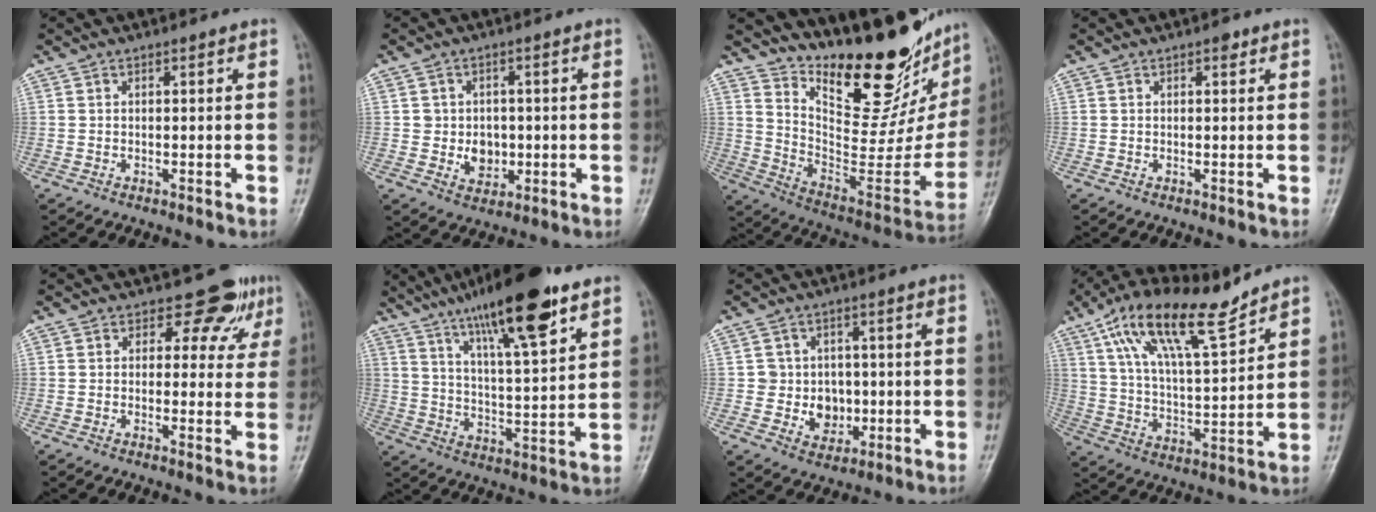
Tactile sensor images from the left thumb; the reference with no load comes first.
{"total": 5.5, "force": [-0.4, 4.7, 2.9], "torque": [-0.016, 0.003, 0.000]}
{"total": 26.8, "force": [20.5, 8.2, 15.1], "torque": [-0.188, -0.147, 0.310]}
{"total": 1.3, "force": [0.7, 0.7, 0.8], "torque": [-0.004, -0.001, 0.006]}
{"total": 6.3, "force": [4.1, 4.1, 2.4], "torque": [0.006, -0.022, 0.040]}
{"total": 18.9, "force": [11.8, 3.8, 14.2], "torque": [-0.214, -0.047, 0.198]}
{"total": 6.8, "force": [-0.4, 6.3, 2.4], "torque": [0.007, 0.012, -0.001]}
{"total": 16.8, "force": [11.1, 5.2, 11.4], "torque": [-0.185, -0.038, 0.206]}